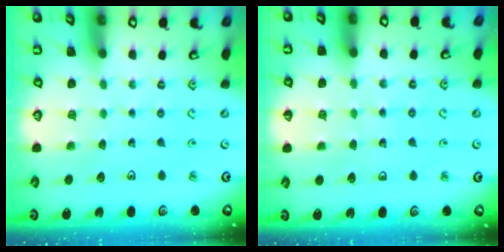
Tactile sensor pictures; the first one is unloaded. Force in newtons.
{"total": 5.1, "press": 5.0, "slide": 0.5}